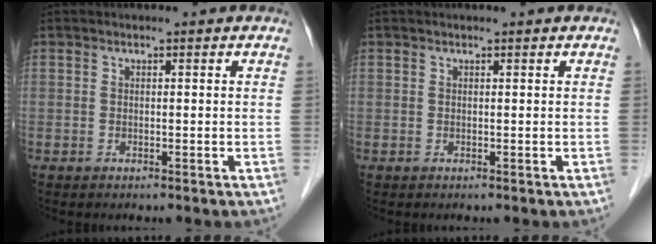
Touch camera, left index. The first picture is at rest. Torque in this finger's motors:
{"motor_torque": [0.14, -0.27, 0.02, -0.01]}